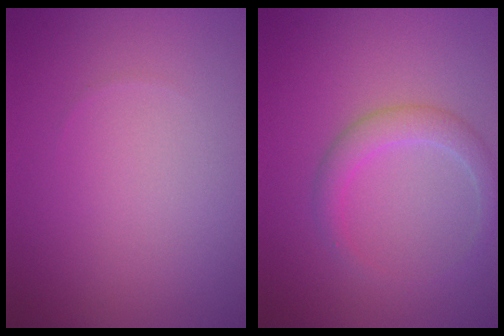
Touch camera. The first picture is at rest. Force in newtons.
{"total": 2.2, "press": 2.2, "slide": 0.1}